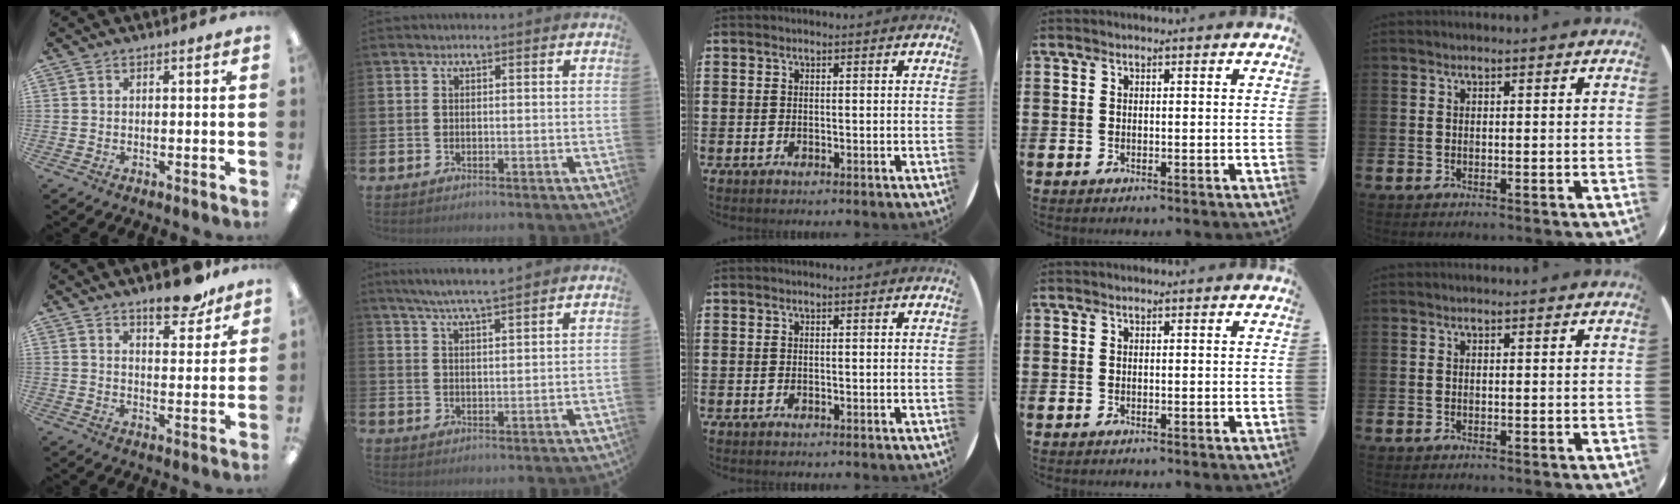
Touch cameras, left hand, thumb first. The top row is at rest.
{"thumb": {"total": 9.5, "force": [7.5, 3.2, 5.0], "torque": [-0.059, -0.043, 0.127]}, "index": {"total": 5.3, "force": [4.9, 0.0, 2.0], "torque": [-0.049, -0.014, 0.086]}}